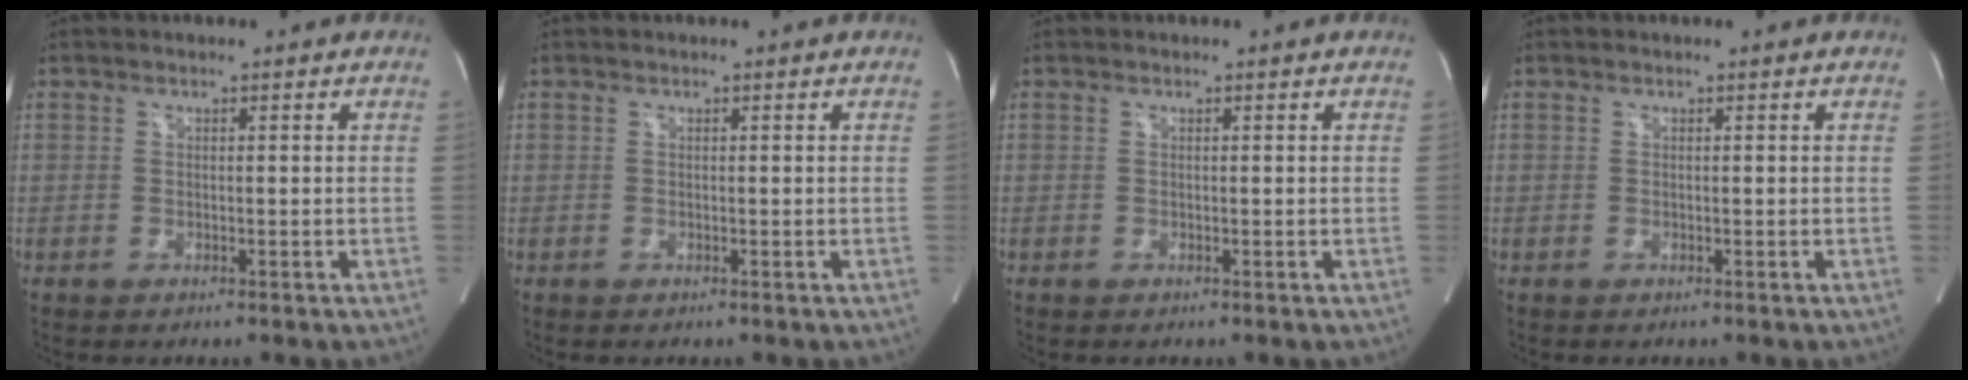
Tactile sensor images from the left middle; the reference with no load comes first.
{"total": 0.0}
{"total": 0.0}
{"total": 0.0}